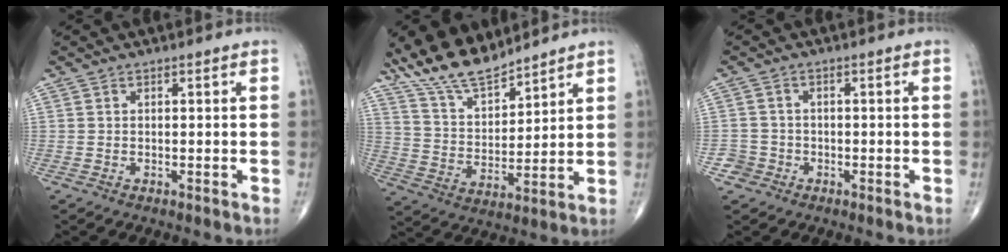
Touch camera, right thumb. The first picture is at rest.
{"total": 12.0, "force": [10.5, 3.6, 4.6], "torque": [-0.073, -0.053, 0.205]}
{"total": 2.6, "force": [-1.3, 2.2, -0.4], "torque": [0.021, 0.011, -0.031]}